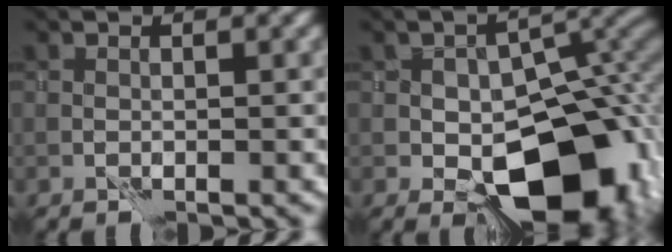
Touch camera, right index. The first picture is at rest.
{"total": 13.1, "force": [-4.5, 7.7, 9.6], "torque": [-0.103, -0.001, -0.067]}